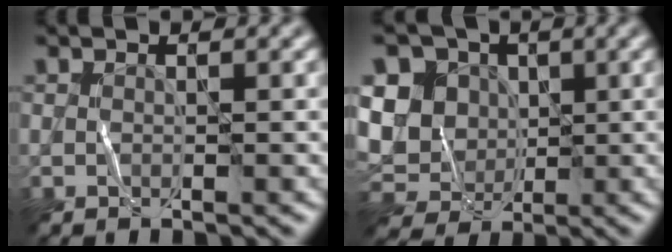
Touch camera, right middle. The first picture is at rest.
{"total": 11.0, "force": [1.2, 9.5, 5.3], "torque": [-0.106, 0.013, -0.007]}